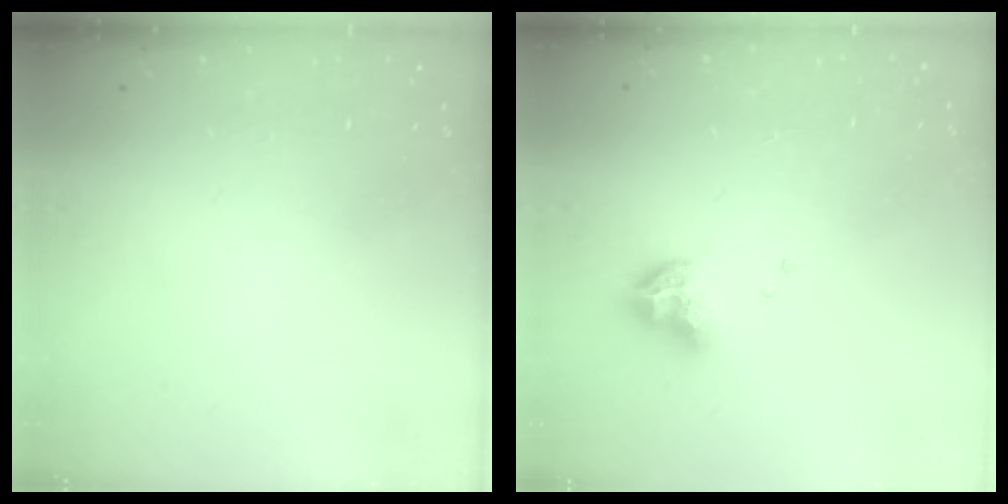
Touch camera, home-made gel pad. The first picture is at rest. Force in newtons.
{"total": 8.6, "press": 8.5, "slide": 0.9}